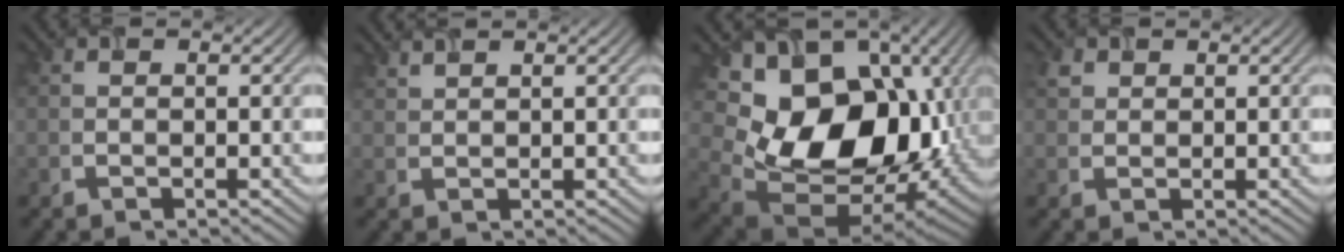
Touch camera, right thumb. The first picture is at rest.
{"total": 1.4, "force": [1.3, 0.1, 0.6], "torque": [-0.018, 0.000, 0.030]}
{"total": 18.6, "force": [2.2, 13.5, 12.6], "torque": [-0.223, -0.045, 0.068]}
{"total": 1.3, "force": [0.9, 0.9, 0.3], "torque": [-0.010, -0.001, 0.020]}